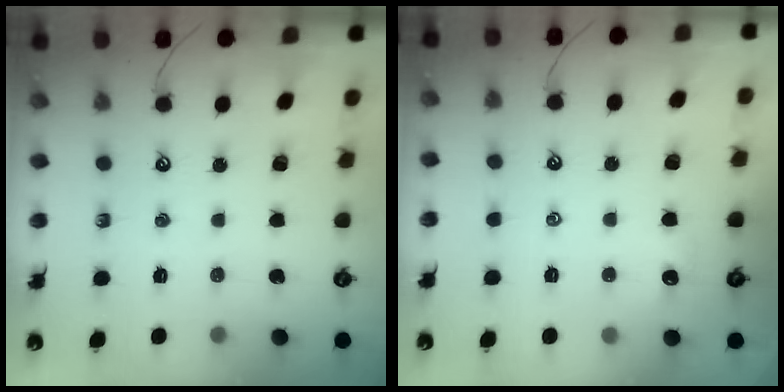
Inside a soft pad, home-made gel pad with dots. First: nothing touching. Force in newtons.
{"total": 2.3, "press": 2.3, "slide": 0.4}